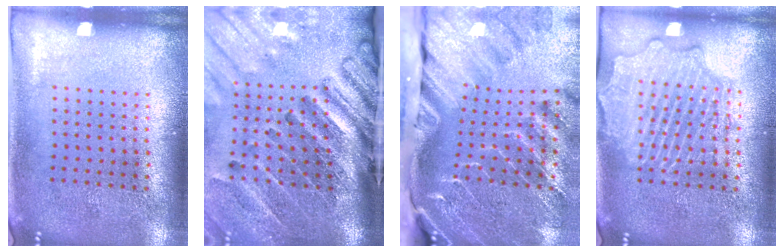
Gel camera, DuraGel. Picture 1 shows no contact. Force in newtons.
{"total": 4.4, "press": 3.2, "slide": 3.0}
{"total": 4.2, "press": 3.2, "slide": 2.8}
{"total": 2.2, "press": 2.2, "slide": 0.2}